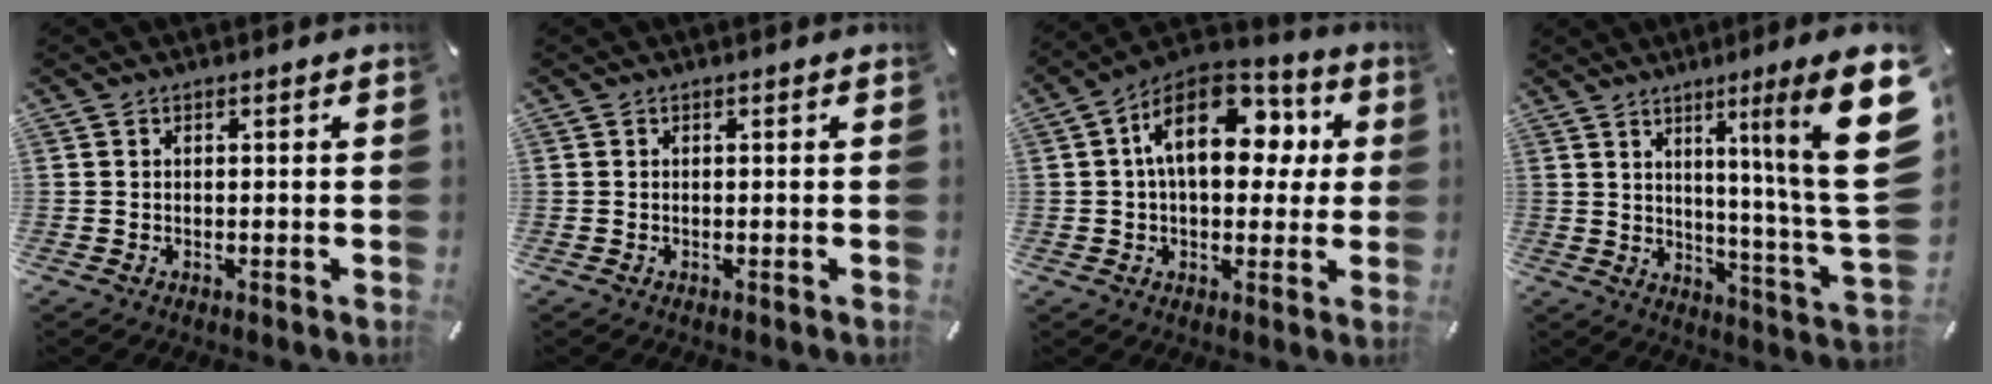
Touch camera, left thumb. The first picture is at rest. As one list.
[{"total": 0.0}, {"total": 16.9, "force": [4.4, 10.6, 12.4], "torque": [-0.191, -0.007, 0.078]}, {"total": 19.4, "force": [8.1, 0.4, 17.5], "torque": [-0.251, -0.075, 0.108]}]